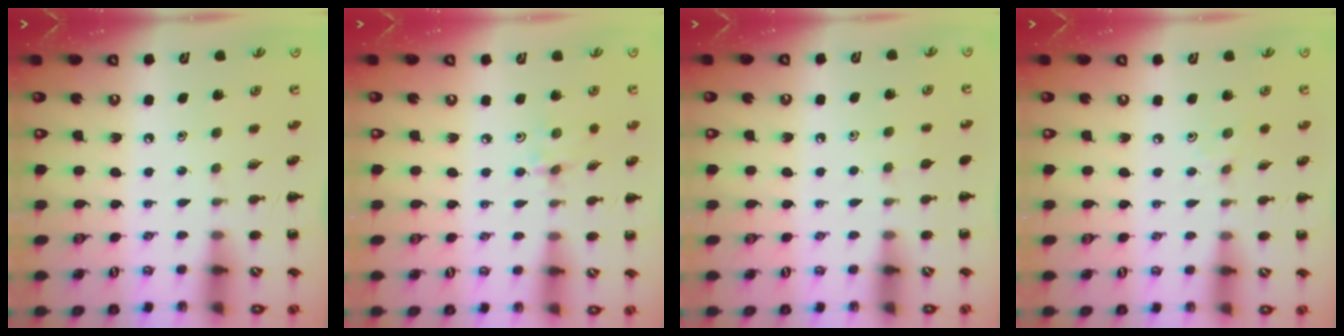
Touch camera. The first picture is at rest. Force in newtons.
{"total": 2.8, "press": 2.6, "slide": 0.9}
{"total": 2.3, "press": 2.0, "slide": 1.1}
{"total": 2.5, "press": 2.3, "slide": 1.0}